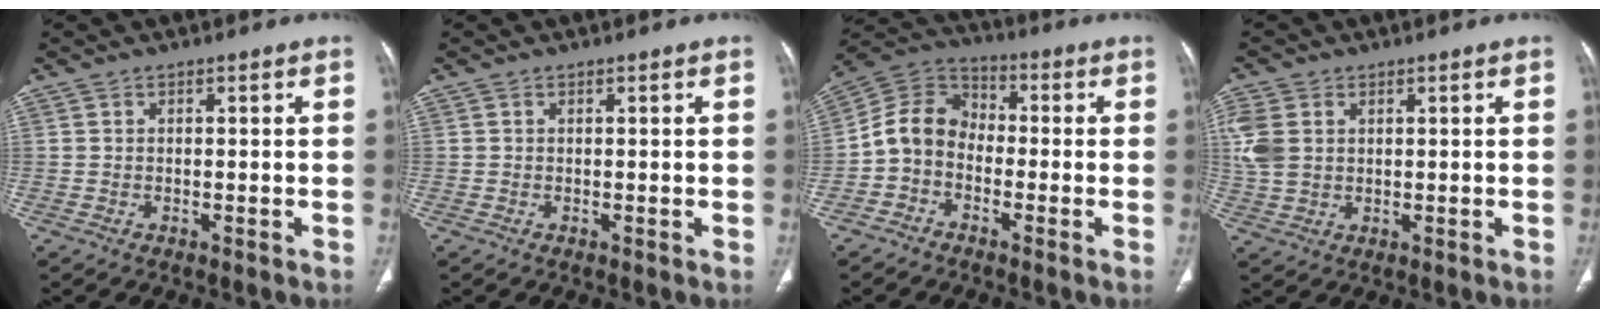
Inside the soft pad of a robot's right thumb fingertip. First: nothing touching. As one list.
[{"total": 0.0}, {"total": 8.9, "force": [-2.2, 7.0, 4.9], "torque": [-0.082, 0.043, -0.060]}, {"total": 6.3, "force": [1.5, 4.6, 4.0], "torque": [-0.098, 0.003, 0.034]}]